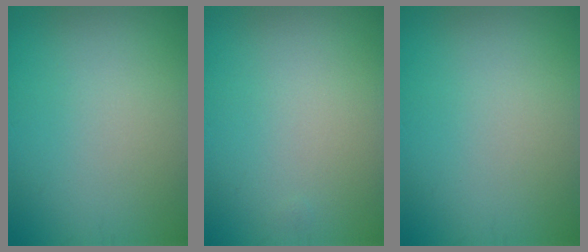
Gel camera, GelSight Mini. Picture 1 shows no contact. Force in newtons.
{"total": 0.0}
{"total": 0.0}